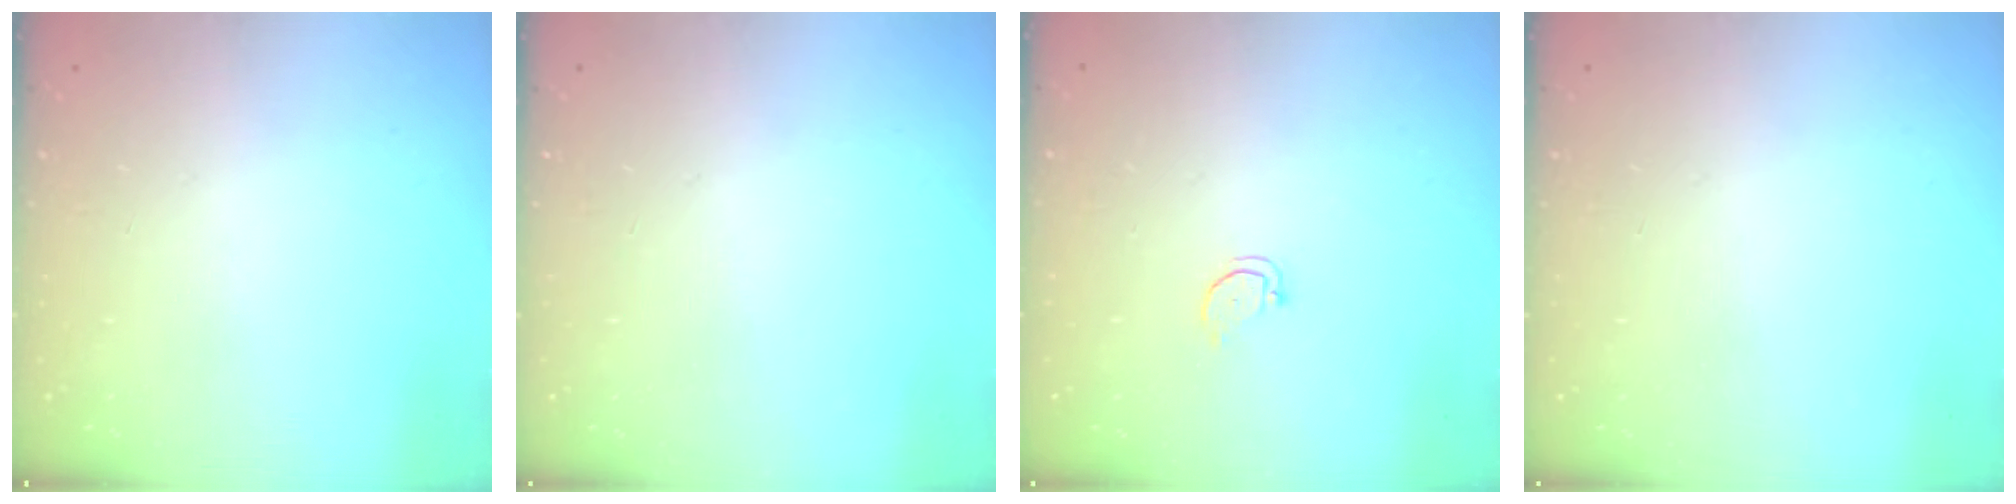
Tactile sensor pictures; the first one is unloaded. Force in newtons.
{"total": 0.0}
{"total": 2.2, "press": 2.2, "slide": 0.2}
{"total": 0.0}